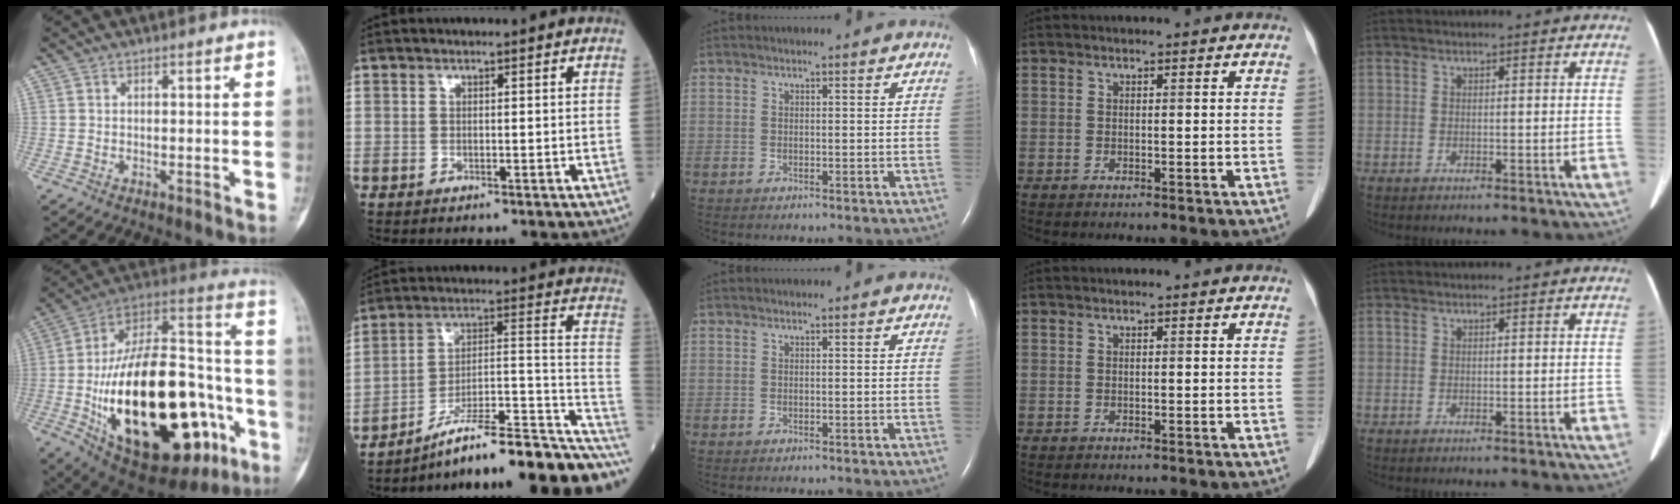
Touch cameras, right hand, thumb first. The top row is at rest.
{"thumb": {"total": 41.7, "force": [-11.3, 19.1, 35.3], "torque": [-0.570, 0.025, -0.158]}, "index": {"total": 22.5, "force": [-14.8, 4.2, 16.4], "torque": [-0.160, 0.042, -0.220]}}